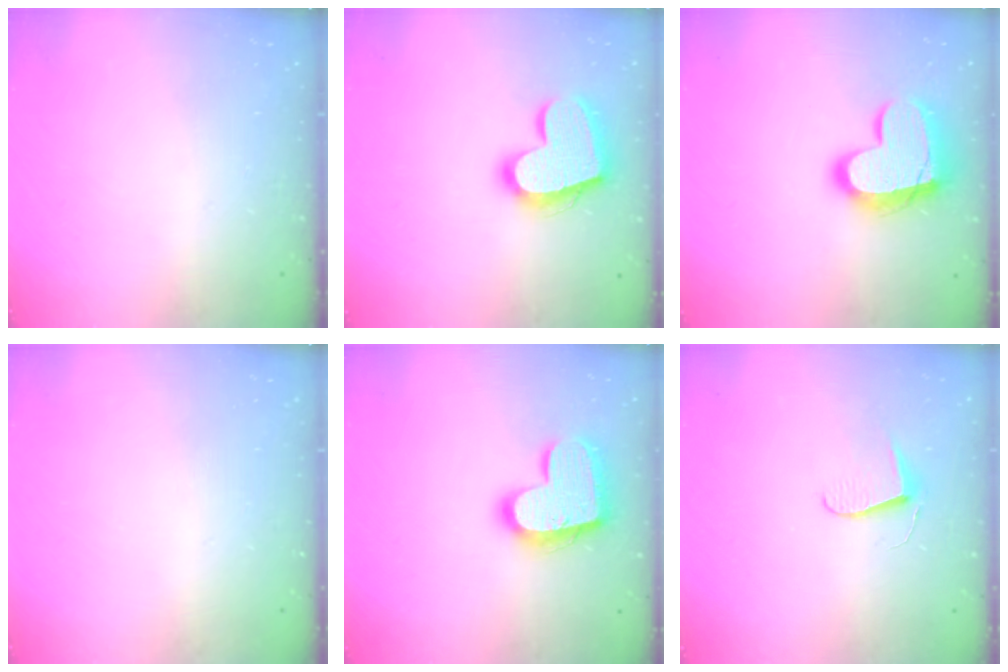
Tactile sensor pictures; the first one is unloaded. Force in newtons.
{"total": 18.7, "press": 18.6, "slide": 1.4}
{"total": 17.6, "press": 17.6, "slide": 1.2}
{"total": 0.0}
{"total": 17.8, "press": 17.8, "slide": 1.2}
{"total": 6.2, "press": 6.1, "slide": 0.6}